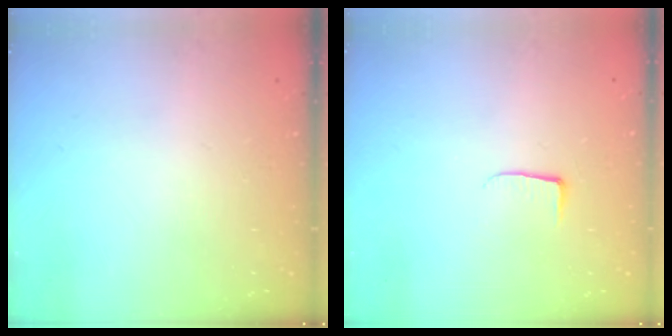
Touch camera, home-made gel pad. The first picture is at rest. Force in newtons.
{"total": 3.8, "press": 3.8, "slide": 0.5}